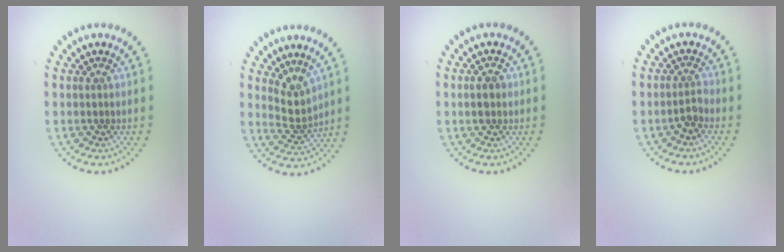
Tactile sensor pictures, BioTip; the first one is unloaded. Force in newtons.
{"total": 2.5, "press": 1.9, "slide": 1.7}
{"total": 1.9, "press": 1.9, "slide": 0.1}
{"total": 1.5, "press": 1.1, "slide": 1.0}